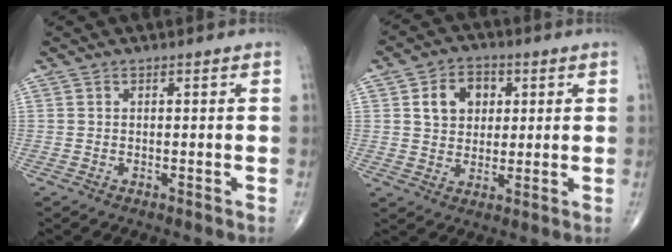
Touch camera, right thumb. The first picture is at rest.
{"total": 8.3, "force": [2.3, 6.5, 4.6], "torque": [-0.042, -0.002, 0.036]}